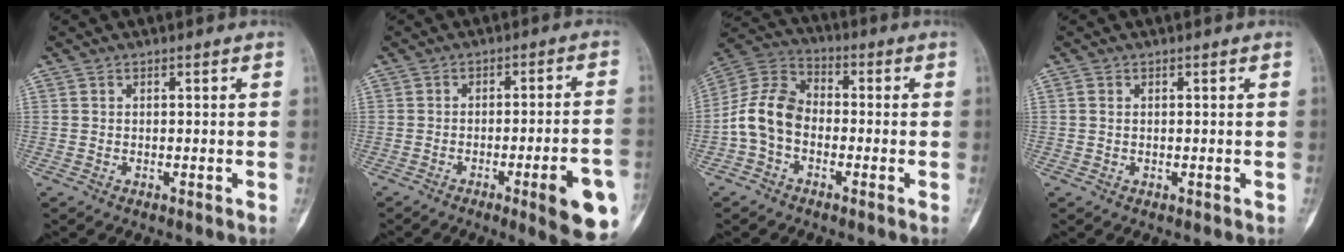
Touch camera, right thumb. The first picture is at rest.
{"total": 12.9, "force": [-5.3, 1.9, 11.6], "torque": [-0.137, 0.017, -0.065]}
{"total": 10.2, "force": [-2.5, 7.1, 6.9], "torque": [-0.128, 0.032, -0.065]}
{"total": 1.0, "force": [0.1, 0.8, 0.6], "torque": [-0.011, 0.001, 0.001]}